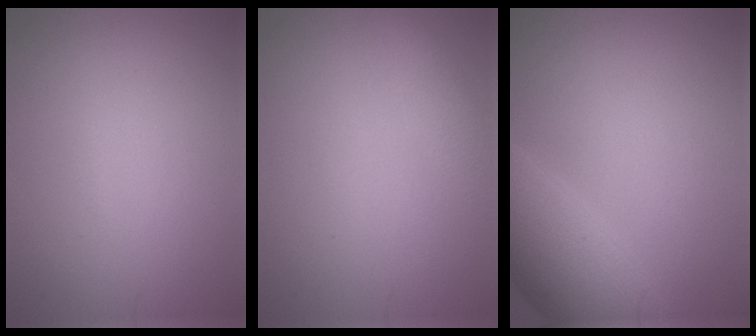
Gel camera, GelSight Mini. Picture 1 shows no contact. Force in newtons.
{"total": 2.5, "press": 2.5, "slide": 0.2}
{"total": 6.6, "press": 6.6, "slide": 0.2}